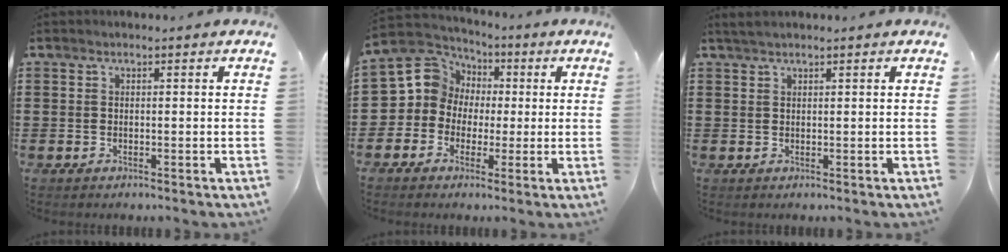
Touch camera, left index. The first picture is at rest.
{"total": 8.2, "force": [0.4, 8.0, 1.6], "torque": [-0.088, -0.005, 0.005]}
{"total": 1.1, "force": [0.8, 0.1, 0.7], "torque": [-0.014, 0.000, 0.016]}